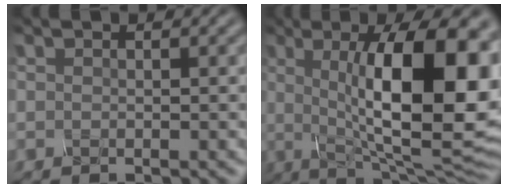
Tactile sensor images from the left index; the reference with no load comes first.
{"total": 15.9, "force": [1.4, 5.5, 14.8], "torque": [-0.182, 0.009, 0.019]}